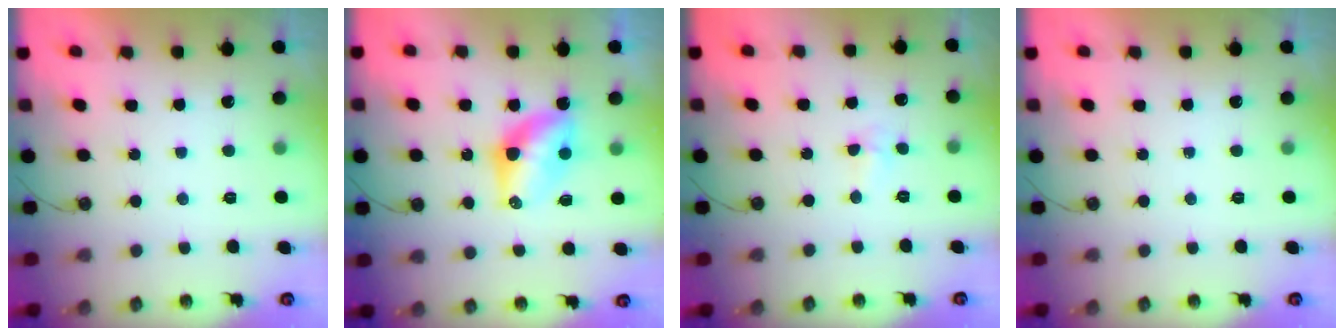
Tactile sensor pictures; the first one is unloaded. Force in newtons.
{"total": 7.6, "press": 7.6, "slide": 0.7}
{"total": 2.7, "press": 2.6, "slide": 0.6}
{"total": 0.0}